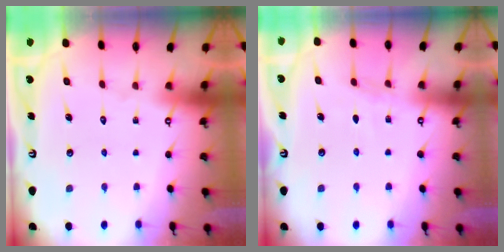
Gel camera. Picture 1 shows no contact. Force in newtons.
{"total": 3.1, "press": 3.1, "slide": 0.3}